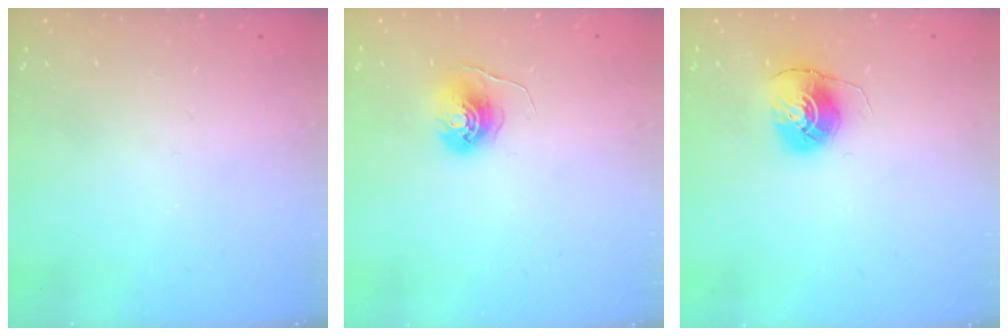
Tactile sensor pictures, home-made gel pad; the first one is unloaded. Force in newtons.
{"total": 6.7, "press": 6.7, "slide": 0.3}
{"total": 7.9, "press": 7.9, "slide": 0.1}